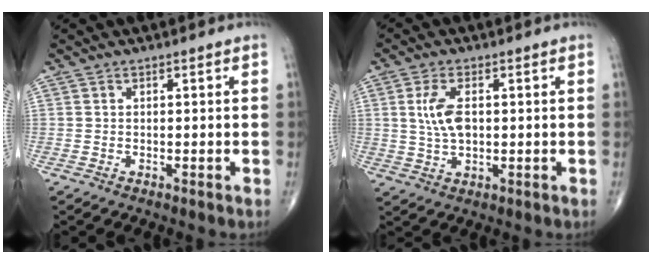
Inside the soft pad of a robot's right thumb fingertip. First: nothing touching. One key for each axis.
{"total": 6.4, "fx": 0.9, "fy": 3.3, "fz": 5.4, "tx": -0.111, "ty": -0.001, "tz": 0.018}